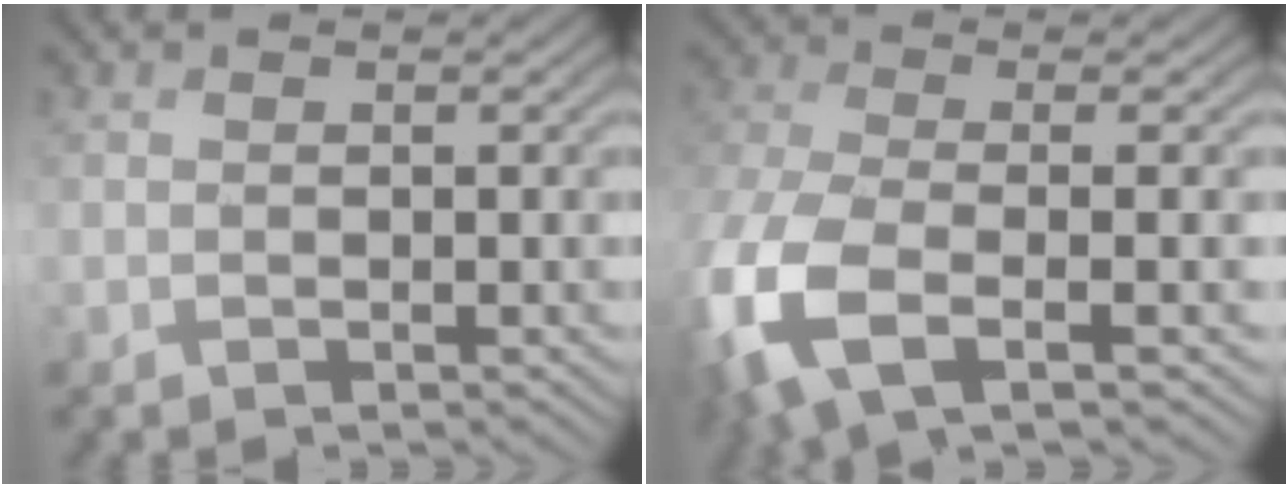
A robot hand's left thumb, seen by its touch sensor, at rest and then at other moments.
{"total": 11.1, "force": [-3.7, 4.7, 9.4], "torque": [-0.260, -0.036, -0.056]}